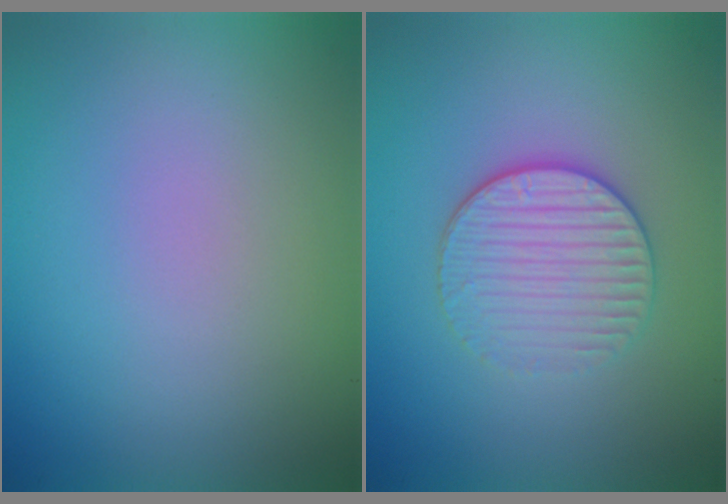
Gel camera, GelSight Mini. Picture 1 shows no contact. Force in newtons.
{"total": 3.5, "press": 3.2, "slide": 1.4}